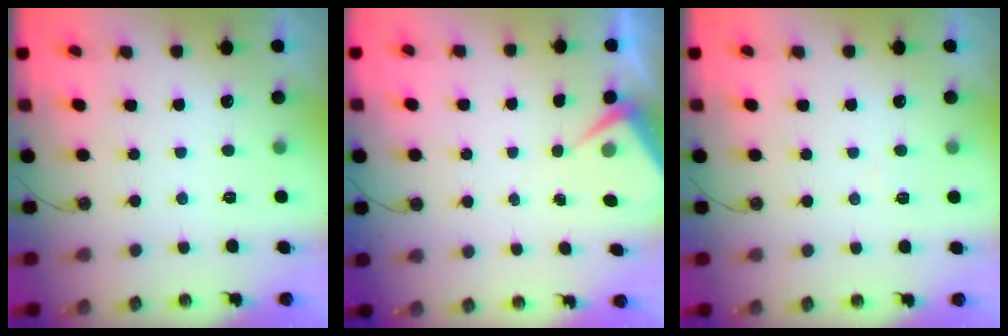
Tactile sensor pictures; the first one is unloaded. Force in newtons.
{"total": 4.0, "press": 4.0, "slide": 0.5}
{"total": 3.8, "press": 3.7, "slide": 0.5}